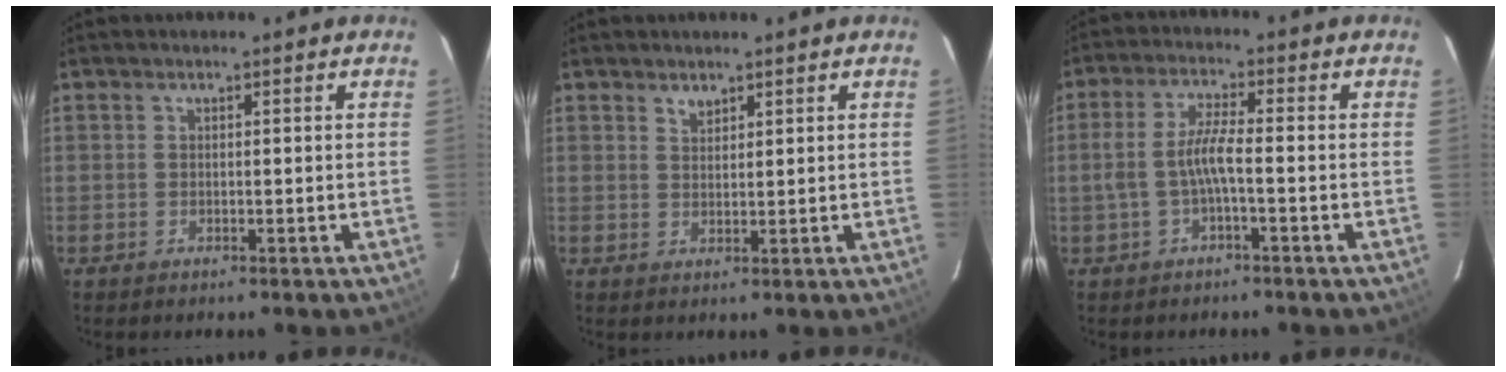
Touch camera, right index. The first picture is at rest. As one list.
[{"total": 1.9, "force": [1.5, 0.9, 0.7], "torque": [-0.009, 0.001, 0.028]}, {"total": 5.1, "force": [-1.5, 0.4, 4.8], "torque": [-0.104, 0.005, -0.025]}]